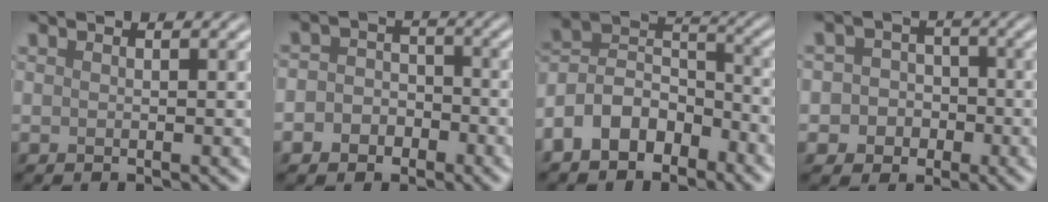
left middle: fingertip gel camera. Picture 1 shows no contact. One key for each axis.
{"total": 3.7, "fx": -1.5, "fy": 3.2, "fz": 1.3, "tx": 0.006, "ty": 0.006, "tz": -0.043}
{"total": 6.6, "fx": -3.9, "fy": 3.9, "fz": 3.6, "tx": -0.062, "ty": 0.009, "tz": -0.086}
{"total": 4.9, "fx": -1.3, "fy": 4.6, "fz": 1.1, "tx": 0.008, "ty": 0.013, "tz": -0.043}